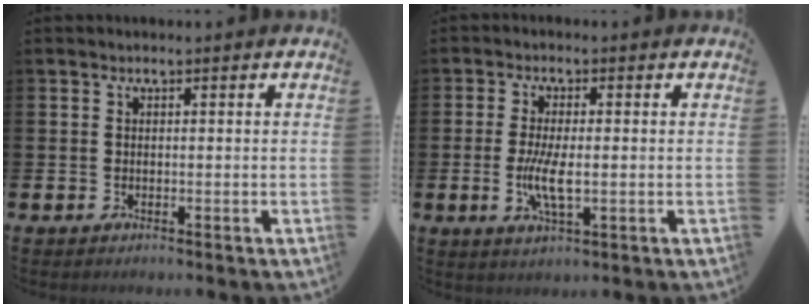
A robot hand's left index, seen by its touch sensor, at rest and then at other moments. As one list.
[{"total": 5.0, "force": [-0.3, 1.8, 4.7], "torque": [-0.082, -0.002, -0.009]}]